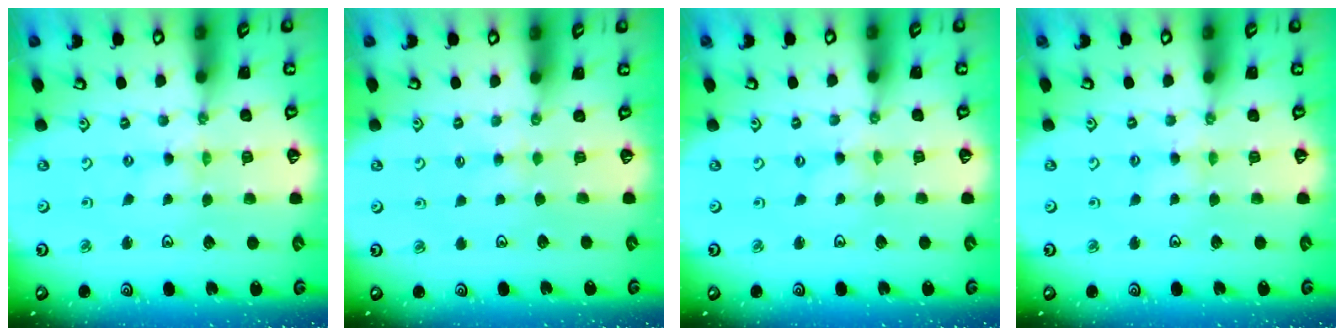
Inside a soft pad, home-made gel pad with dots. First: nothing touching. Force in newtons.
{"total": 2.0, "press": 2.0, "slide": 0.4}
{"total": 0.0}
{"total": 3.1, "press": 3.1, "slide": 0.4}